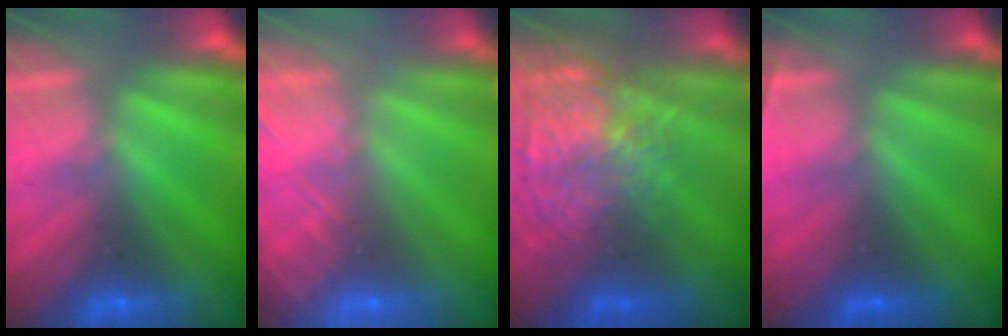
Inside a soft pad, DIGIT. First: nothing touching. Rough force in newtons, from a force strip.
{"total": 6.1}
{"total": 7.9}
{"total": 2.3}